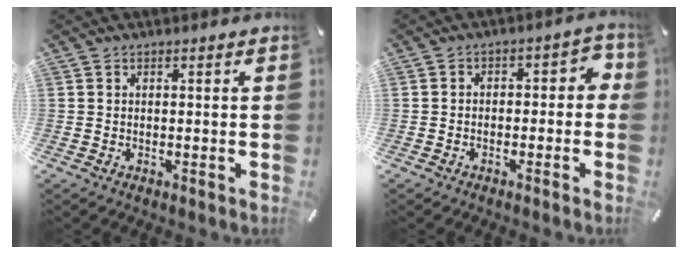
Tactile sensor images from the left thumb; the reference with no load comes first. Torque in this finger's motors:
{"motor_torque": [0.18, -0.03, 0.24, 0.27, 0.01]}